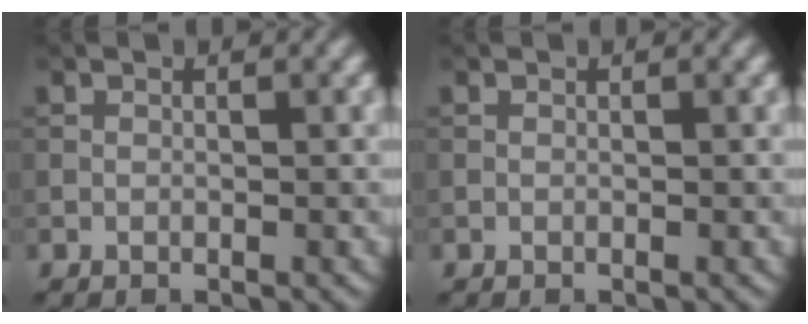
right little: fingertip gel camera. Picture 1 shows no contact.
{"total": 0.0}